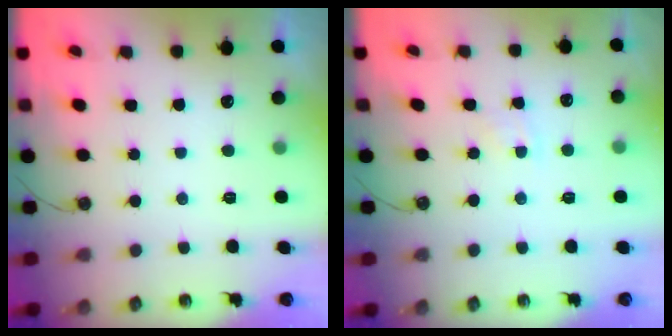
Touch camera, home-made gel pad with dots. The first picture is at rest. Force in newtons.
{"total": 4.2, "press": 4.1, "slide": 0.6}